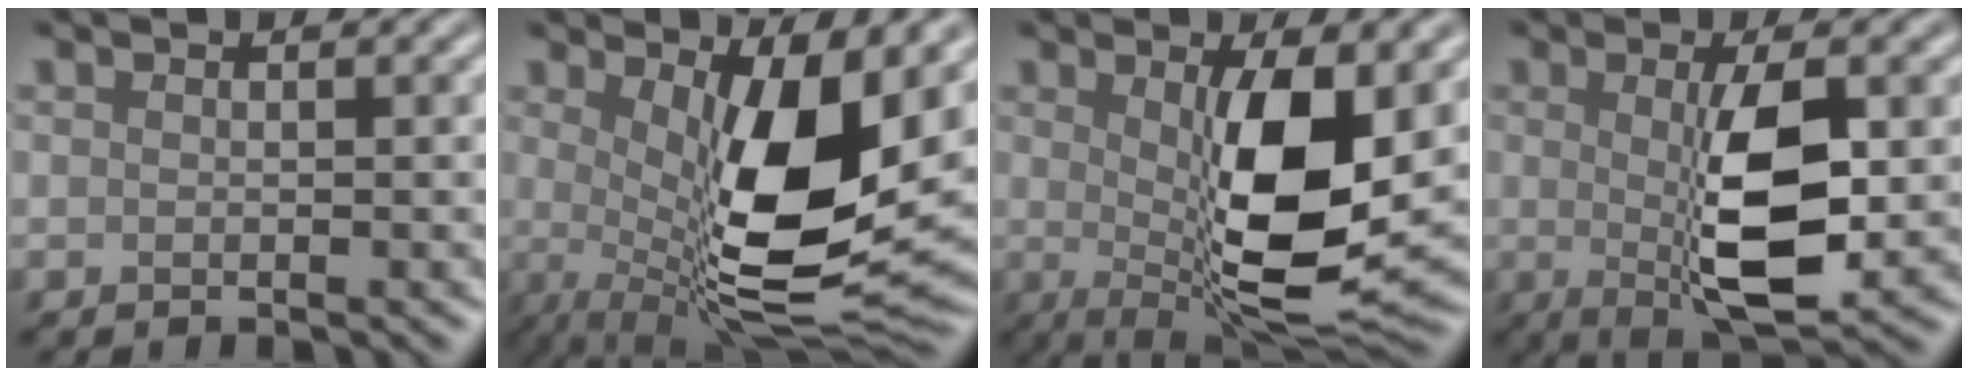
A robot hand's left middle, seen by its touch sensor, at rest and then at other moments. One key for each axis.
{"total": 12.0, "fx": 0.9, "fy": 3.8, "fz": 11.3, "tx": -0.175, "ty": -0.026, "tz": 0.023}
{"total": 10.3, "fx": 0.3, "fy": 3.0, "fz": 9.8, "tx": -0.159, "ty": -0.017, "tz": 0.017}
{"total": 6.9, "fx": -0.4, "fy": 1.7, "fz": 6.6, "tx": -0.114, "ty": -0.007, "tz": 0.003}